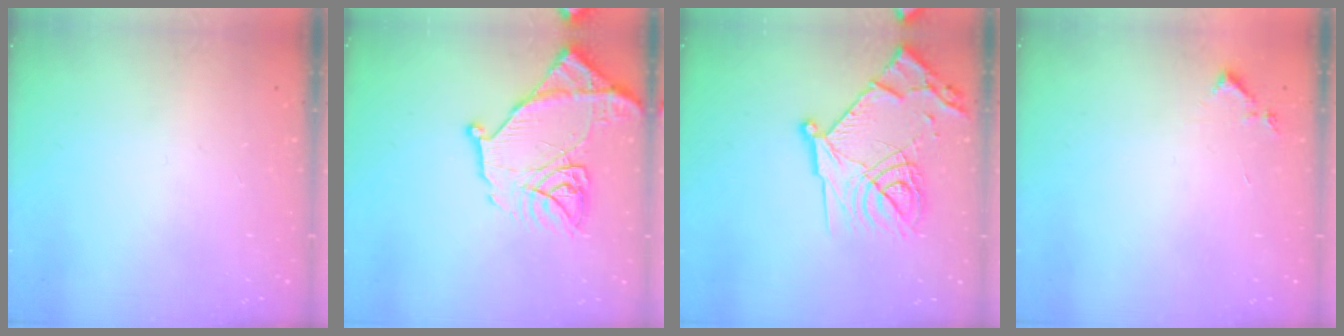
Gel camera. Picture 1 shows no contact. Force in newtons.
{"total": 17.5, "press": 17.4, "slide": 1.9}
{"total": 20.3, "press": 20.2, "slide": 1.9}
{"total": 4.9, "press": 4.8, "slide": 0.5}